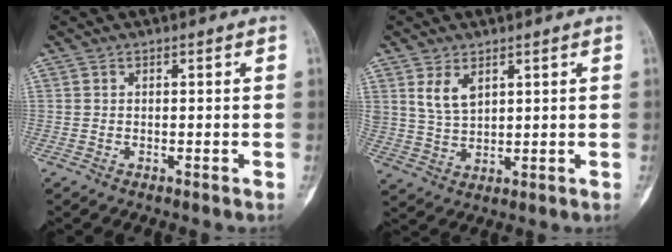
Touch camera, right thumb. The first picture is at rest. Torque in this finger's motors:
{"motor_torque": [-0.43, 0.91, 0.91, 0.21, 0.07]}